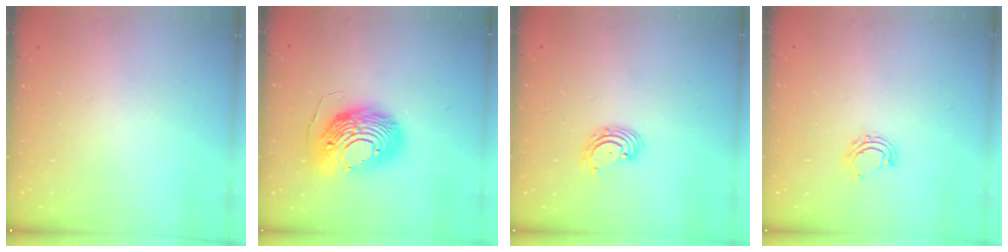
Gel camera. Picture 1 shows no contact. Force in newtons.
{"total": 16.9, "press": 16.8, "slide": 1.6}
{"total": 2.9, "press": 2.9, "slide": 0.3}
{"total": 4.9, "press": 4.9, "slide": 0.5}